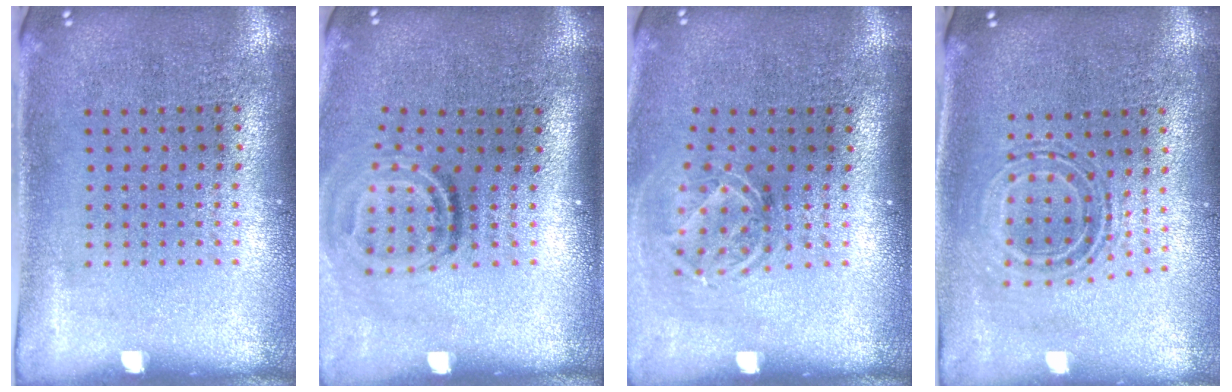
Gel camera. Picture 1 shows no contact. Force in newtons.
{"total": 1.9, "press": 1.1, "slide": 1.5}
{"total": 1.8, "press": 1.3, "slide": 1.2}
{"total": 0.8, "press": 0.8, "slide": 0.3}